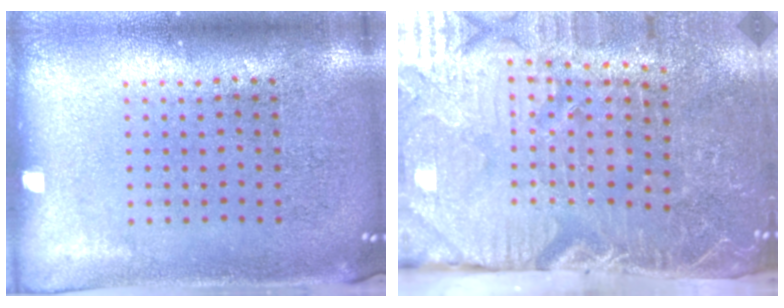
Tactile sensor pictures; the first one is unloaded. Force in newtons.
{"total": 4.4, "press": 4.1, "slide": 1.4}